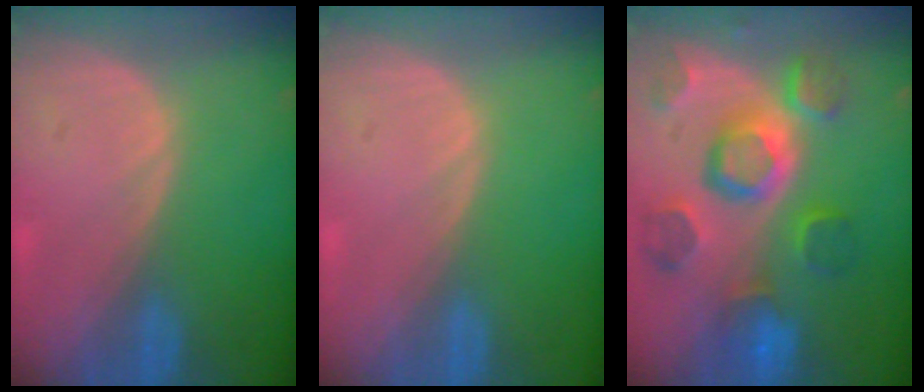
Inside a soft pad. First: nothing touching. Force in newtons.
{"total": 0.0}
{"total": 11.9, "press": 10.3, "slide": 6.0}